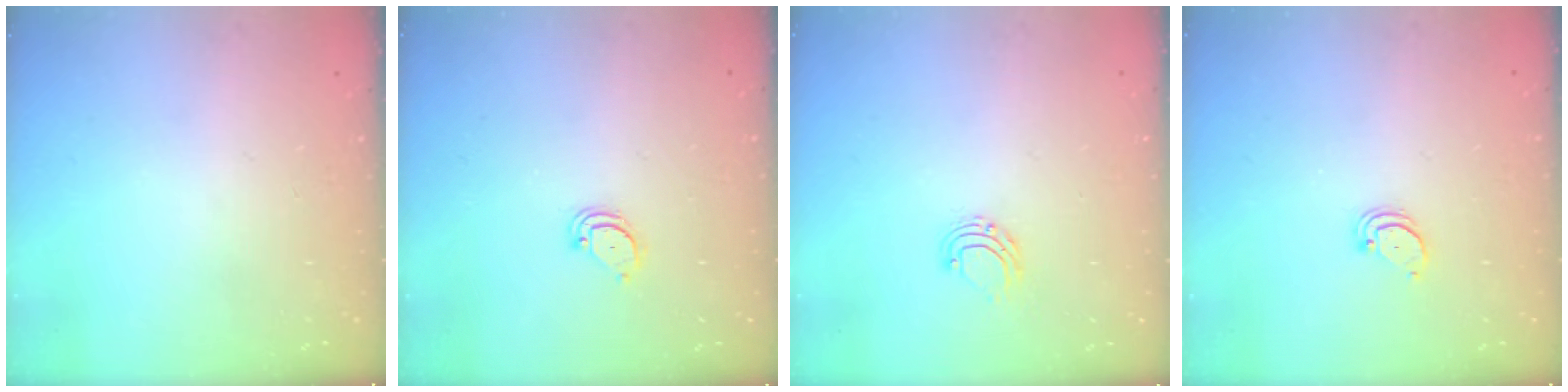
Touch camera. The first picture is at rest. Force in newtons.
{"total": 2.4, "press": 2.4, "slide": 0.2}
{"total": 5.7, "press": 5.7, "slide": 0.4}
{"total": 2.0, "press": 2.0, "slide": 0.2}